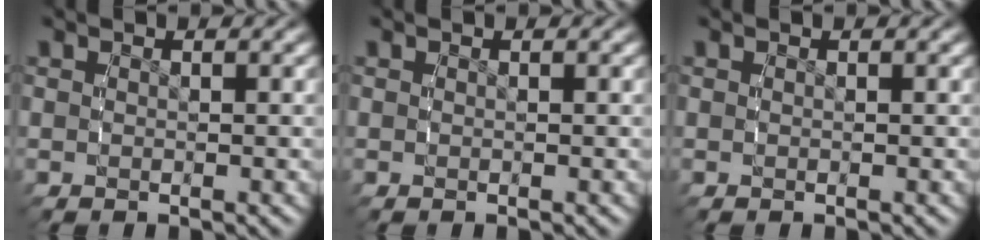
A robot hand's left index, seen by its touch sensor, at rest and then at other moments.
{"total": 0.0}
{"total": 0.0}